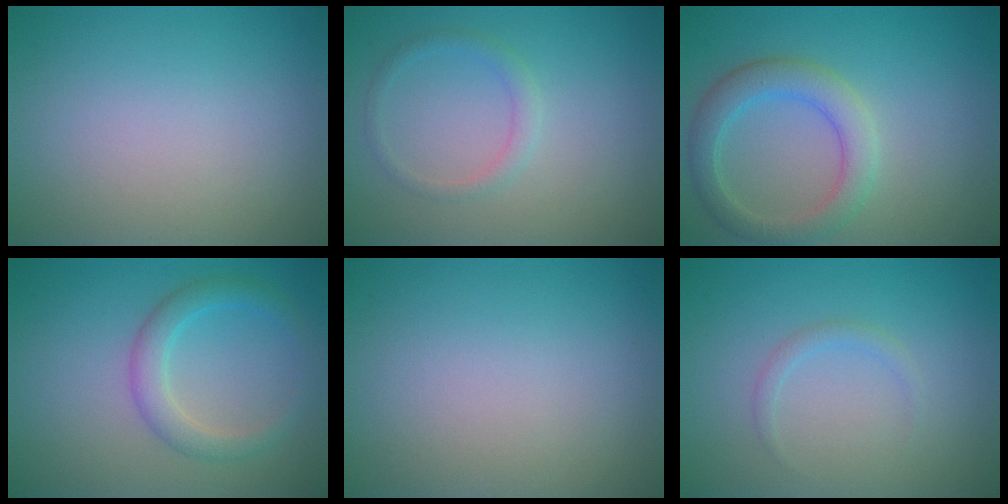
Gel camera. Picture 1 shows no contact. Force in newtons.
{"total": 1.4, "press": 1.4, "slide": 0.1}
{"total": 3.9, "press": 3.8, "slide": 0.2}
{"total": 2.8, "press": 2.8, "slide": 0.0}
{"total": 0.0}
{"total": 1.0, "press": 1.0, "slide": 0.0}